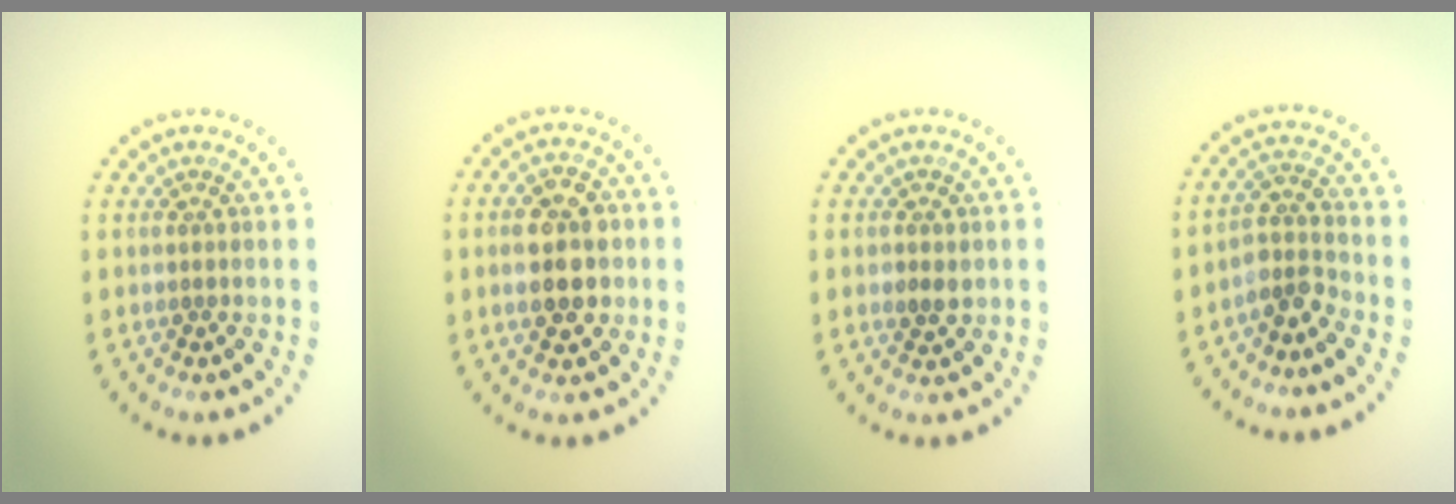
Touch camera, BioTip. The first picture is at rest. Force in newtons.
{"total": 4.8, "press": 4.8, "slide": 0.2}
{"total": 1.5, "press": 1.5, "slide": 0.3}
{"total": 2.7, "press": 2.0, "slide": 1.8}